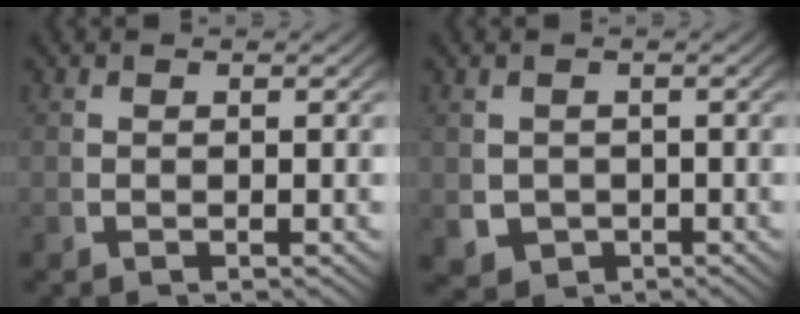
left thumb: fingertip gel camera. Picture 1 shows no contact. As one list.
[{"total": 4.6, "force": [-1.1, 4.0, 1.9], "torque": [-0.048, -0.030, -0.004]}]